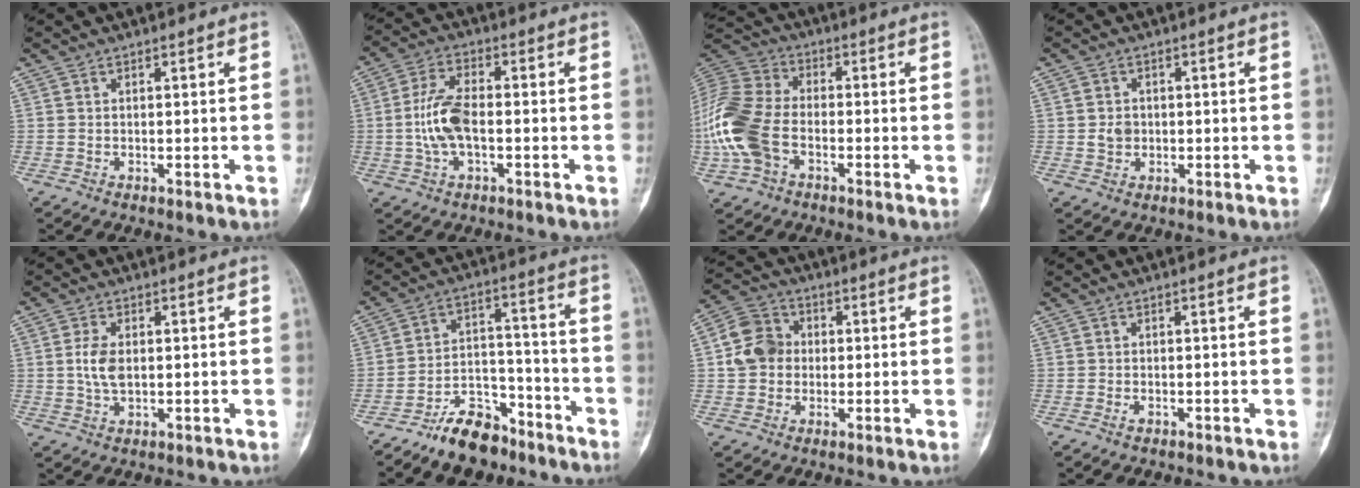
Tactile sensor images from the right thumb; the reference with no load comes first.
{"total": 8.9, "force": [-1.1, 4.2, 7.7], "torque": [-0.164, 0.018, -0.024]}
{"total": 17.4, "force": [-4.0, 11.4, 12.6], "torque": [-0.294, 0.022, -0.080]}
{"total": 3.1, "force": [-0.1, 2.7, 1.6], "torque": [-0.015, 0.003, 0.000]}
{"total": 5.0, "force": [0.4, 2.8, 4.1], "torque": [-0.086, -0.001, 0.007]}
{"total": 11.6, "force": [-8.8, 5.8, 4.8], "torque": [-0.056, 0.081, -0.156]}
{"total": 8.6, "force": [0.2, 7.4, 4.3], "torque": [-0.062, 0.019, -0.010]}
{"total": 1.0, "force": [-0.6, 0.6, 0.5], "torque": [-0.010, 0.006, -0.010]}